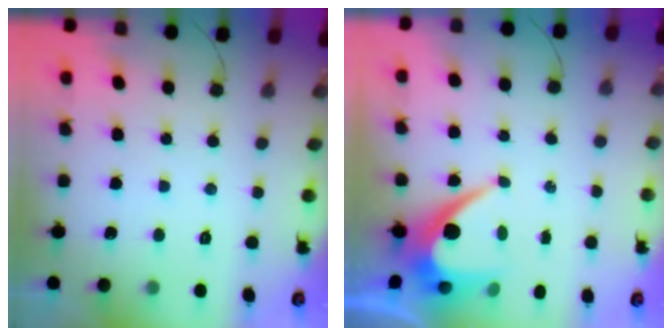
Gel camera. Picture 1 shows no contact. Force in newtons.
{"total": 8.0, "press": 7.9, "slide": 0.8}